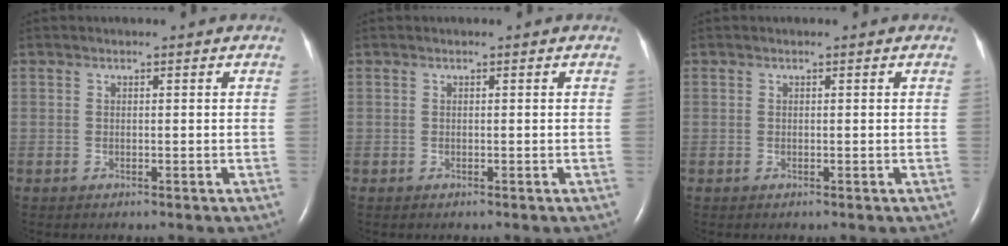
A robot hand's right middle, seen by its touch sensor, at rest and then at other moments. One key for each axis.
{"total": 0.0}
{"total": 0.0}